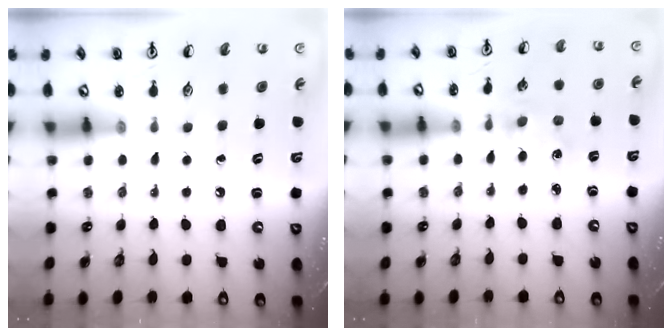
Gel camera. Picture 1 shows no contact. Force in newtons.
{"total": 1.6, "press": 1.6, "slide": 0.4}